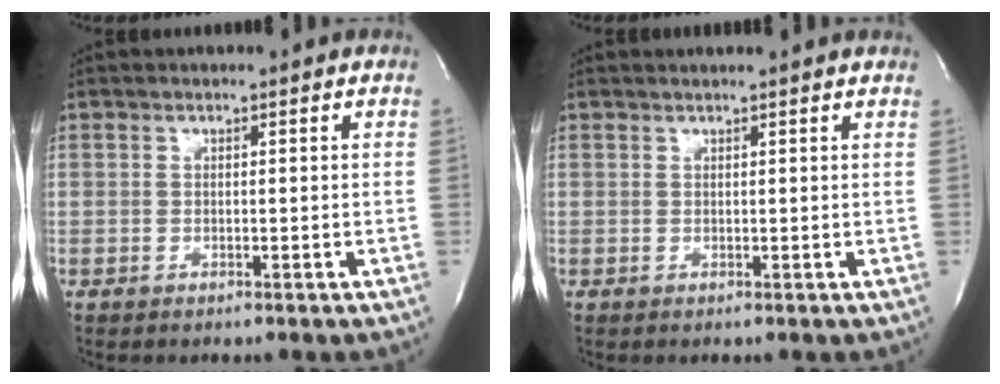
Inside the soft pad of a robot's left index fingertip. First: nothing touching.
{"total": 3.0, "force": [2.9, -0.1, 0.9], "torque": [-0.017, 0.013, 0.032]}